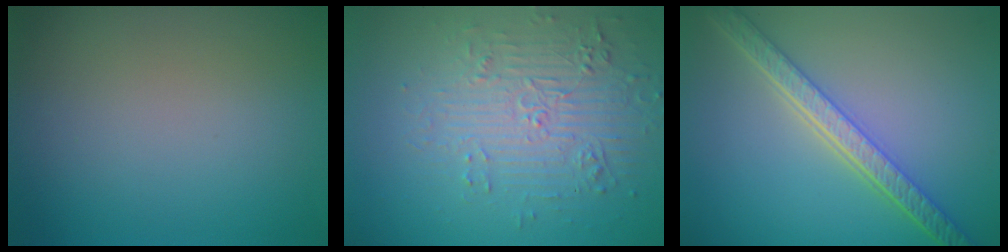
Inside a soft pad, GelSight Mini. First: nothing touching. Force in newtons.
{"total": 4.2, "press": 3.7, "slide": 2.0}
{"total": 5.3, "press": 4.2, "slide": 3.3}